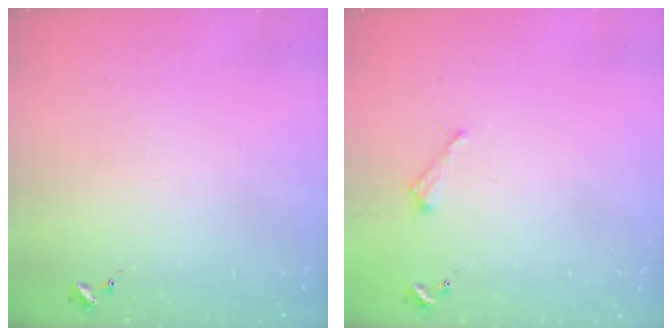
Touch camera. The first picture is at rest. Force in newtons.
{"total": 2.6, "press": 2.6, "slide": 0.3}